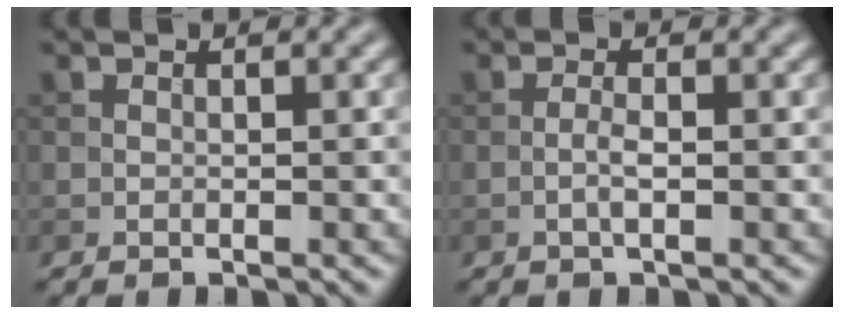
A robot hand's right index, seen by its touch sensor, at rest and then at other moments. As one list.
[{"total": 1.3, "force": [-0.4, 0.2, 1.3], "torque": [-0.026, 0.002, -0.010]}]